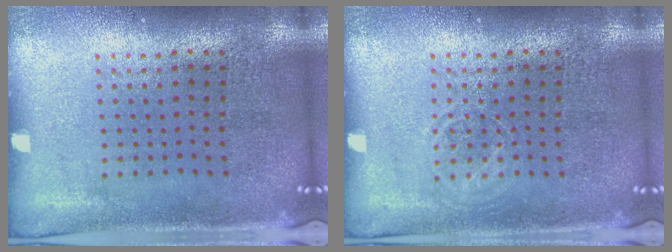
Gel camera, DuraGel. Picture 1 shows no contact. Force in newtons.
{"total": 1.1, "press": 1.1, "slide": 0.2}